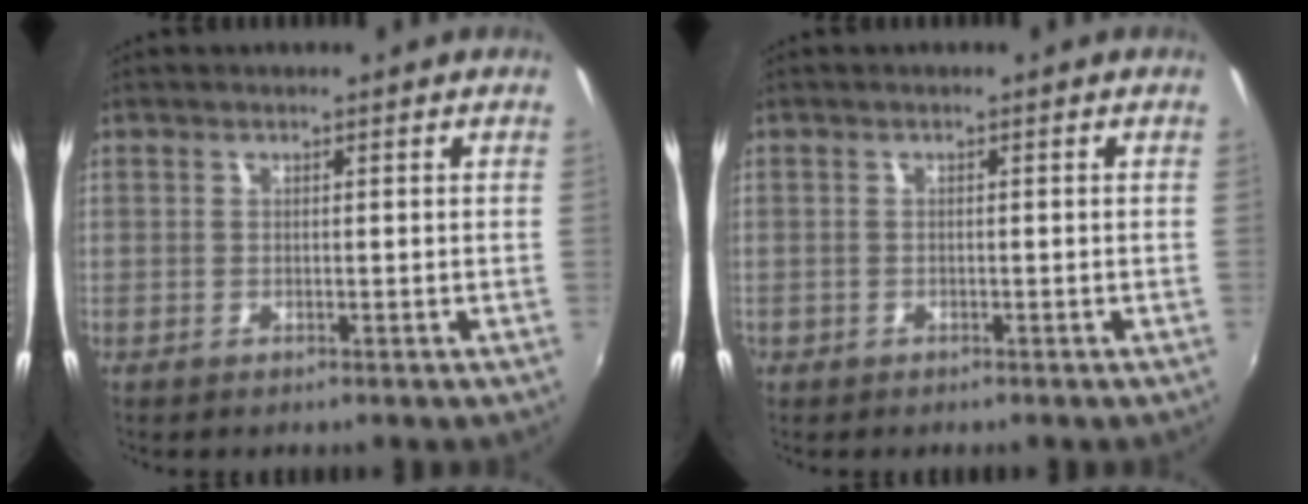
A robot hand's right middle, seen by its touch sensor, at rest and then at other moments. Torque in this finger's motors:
{"motor_torque": [-0.05, 0.06, 0.01, -0.01]}